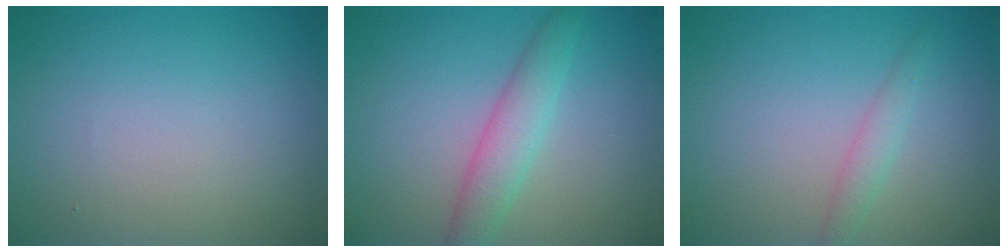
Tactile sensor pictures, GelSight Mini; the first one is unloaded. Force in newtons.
{"total": 3.2, "press": 3.2, "slide": 0.1}
{"total": 1.4, "press": 1.4, "slide": 0.0}